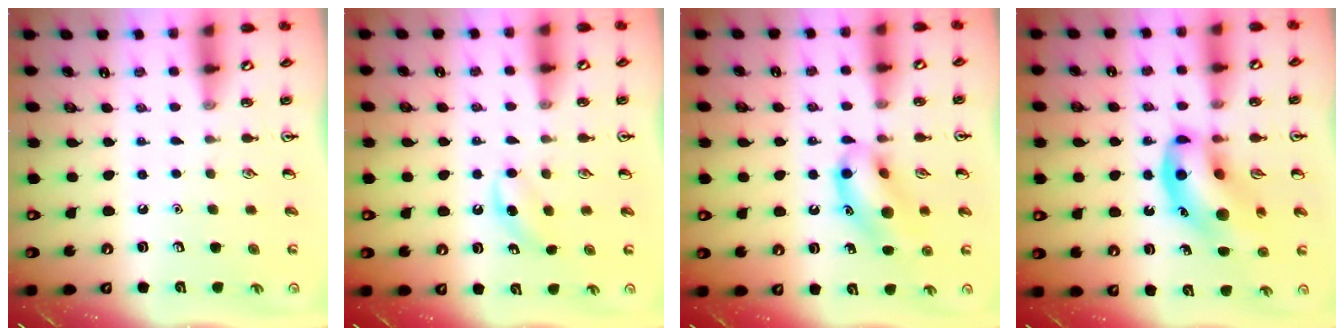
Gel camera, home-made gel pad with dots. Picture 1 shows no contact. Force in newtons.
{"total": 4.1, "press": 3.7, "slide": 1.7}
{"total": 13.0, "press": 12.7, "slide": 2.6}
{"total": 15.5, "press": 15.1, "slide": 3.5}